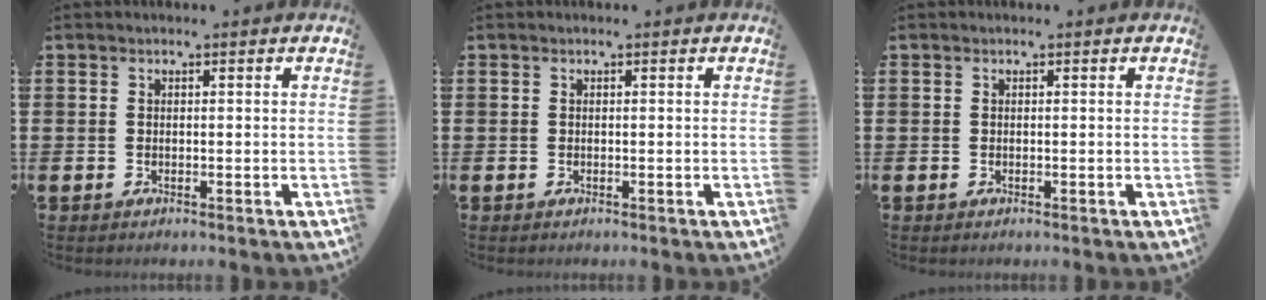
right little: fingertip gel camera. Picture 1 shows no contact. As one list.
[{"total": 0.0}, {"total": 0.0}]